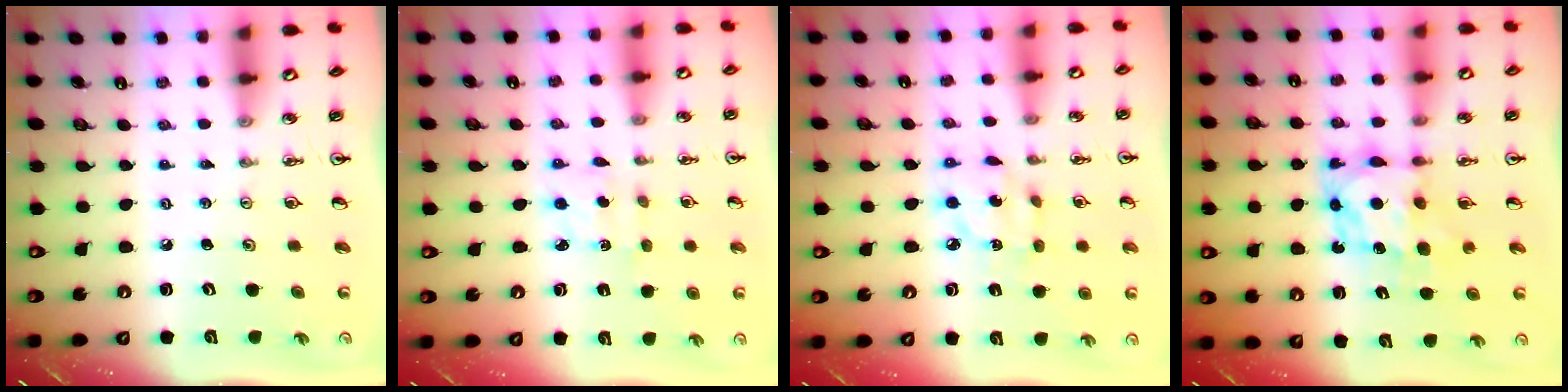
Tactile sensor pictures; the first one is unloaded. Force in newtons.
{"total": 1.8, "press": 1.7, "slide": 0.6}
{"total": 7.6, "press": 7.6, "slide": 0.4}
{"total": 7.3, "press": 7.2, "slide": 0.6}